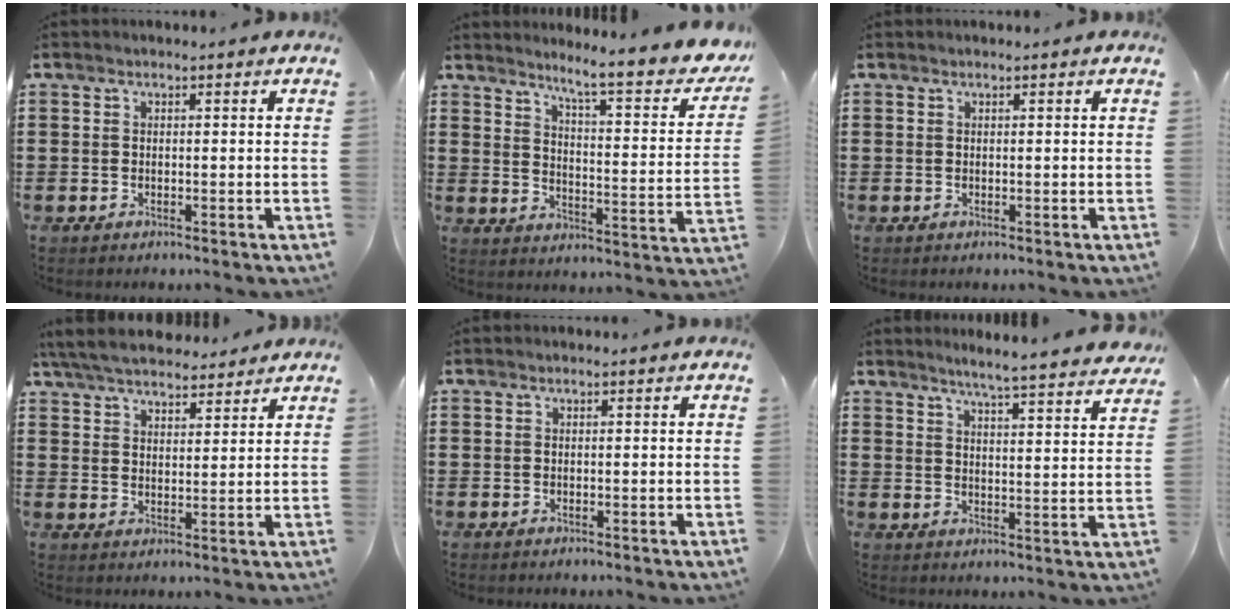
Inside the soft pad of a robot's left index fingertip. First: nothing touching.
{"total": 6.9, "force": [5.5, -0.6, 4.1], "torque": [-0.077, -0.052, 0.080]}
{"total": 0.0}
{"total": 6.1, "force": [5.7, 1.2, 1.7], "torque": [-0.053, -0.015, 0.105]}
{"total": 0.0}
{"total": 4.5, "force": [4.1, -1.0, 1.6], "torque": [-0.046, -0.031, 0.068]}